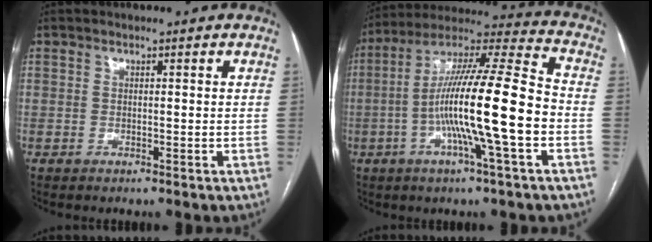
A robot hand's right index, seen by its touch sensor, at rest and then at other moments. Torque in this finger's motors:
{"motor_torque": [1.73, -0.41, 1.05, 0.21]}